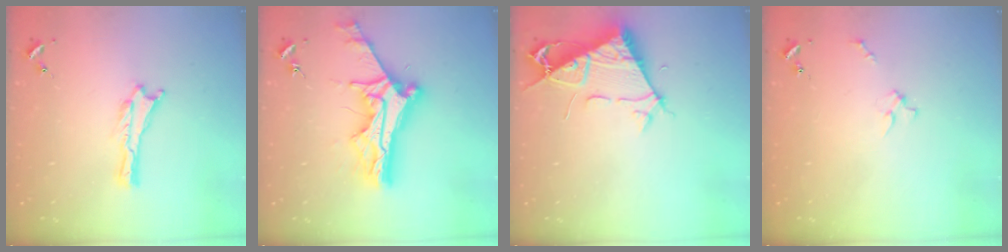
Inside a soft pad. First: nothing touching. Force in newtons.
{"total": 12.3, "press": 12.3, "slide": 1.1}
{"total": 7.7, "press": 7.7, "slide": 0.8}
{"total": 2.0, "press": 2.0, "slide": 0.2}